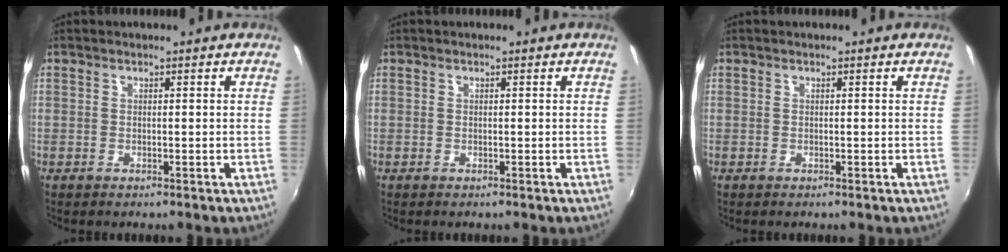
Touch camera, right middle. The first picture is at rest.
{"total": 0.0}
{"total": 0.0}